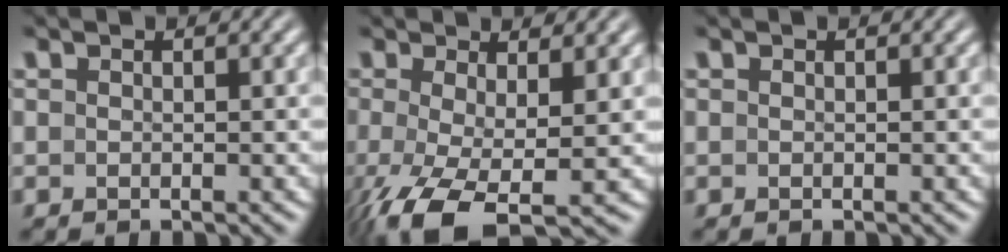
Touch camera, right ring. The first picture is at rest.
{"total": 5.4, "force": [-2.9, 2.0, 4.1], "torque": [-0.105, -0.047, -0.022]}
{"total": 0.0}